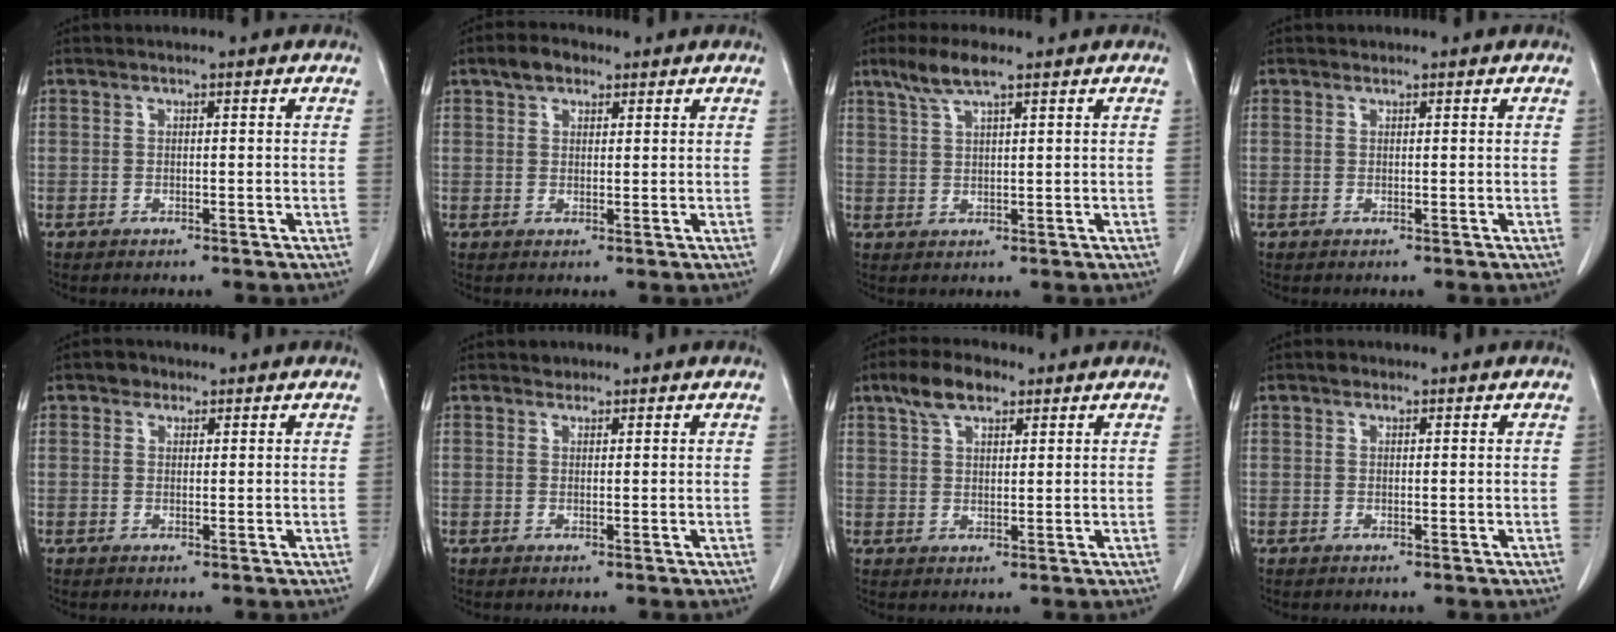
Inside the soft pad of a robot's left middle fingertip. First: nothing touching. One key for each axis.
{"total": 3.6, "fx": 2.3, "fy": 2.1, "fz": 1.8, "tx": -0.035, "ty": 0.012, "tz": 0.039}
{"total": 5.0, "fx": 3.5, "fy": 0.7, "fz": 3.5, "tx": -0.079, "ty": 0.011, "tz": 0.070}
{"total": 0.5, "fx": 0.4, "fy": 0.4, "fz": 0.0, "tx": -0.002, "ty": 0.000, "tz": 0.007}
{"total": 1.9, "fx": 1.2, "fy": 1.4, "fz": 0.5, "tx": -0.008, "ty": 0.004, "tz": 0.016}
{"total": 1.0, "fx": 0.8, "fy": 0.6, "fz": 0.0, "tx": 0.000, "ty": 0.000, "tz": 0.010}
{"total": 6.1, "fx": 4.0, "fy": 2.5, "fz": 3.9, "tx": -0.078, "ty": 0.016, "tz": 0.074}
{"total": 0.9, "fx": 0.6, "fy": 0.6, "fz": 0.3, "tx": -0.007, "ty": 0.004, "tz": 0.008}